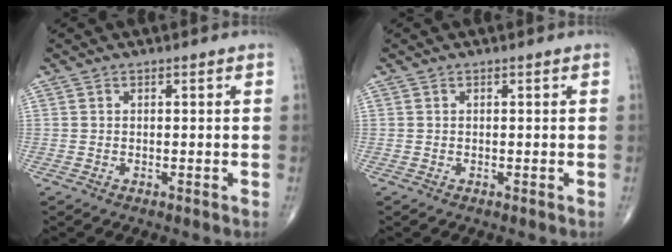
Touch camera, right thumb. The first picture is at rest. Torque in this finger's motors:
{"motor_torque": [0.03, -0.10, 0.08, -0.02, -0.03]}